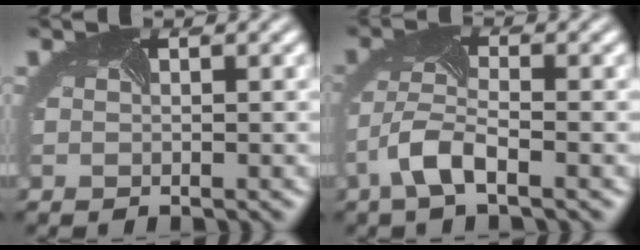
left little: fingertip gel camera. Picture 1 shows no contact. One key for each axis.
{"total": 3.5, "fx": -2.1, "fy": 1.0, "fz": 2.6, "tx": -0.070, "ty": 0.007, "tz": -0.052}